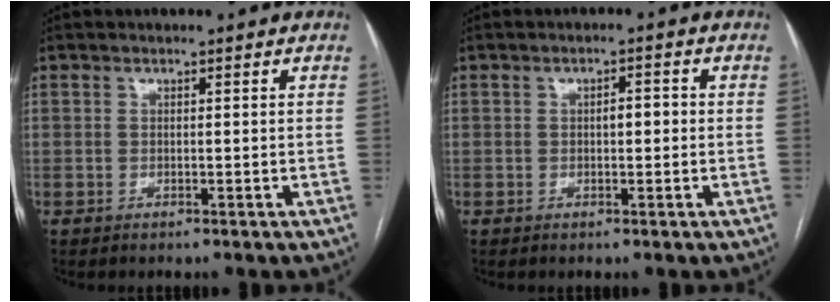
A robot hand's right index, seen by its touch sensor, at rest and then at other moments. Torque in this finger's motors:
{"motor_torque": [0.20, 0.10, 0.03, 0.03]}